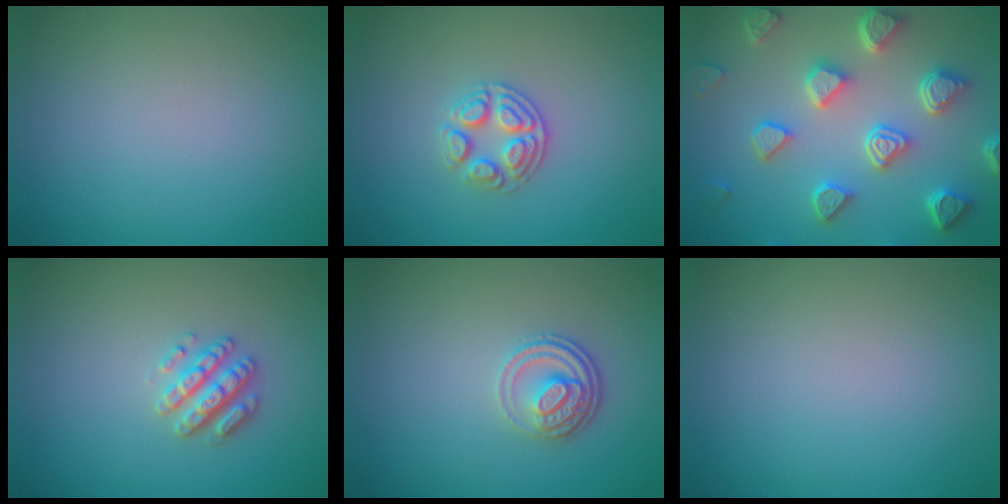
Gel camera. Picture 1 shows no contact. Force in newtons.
{"total": 2.9, "press": 2.7, "slide": 1.0}
{"total": 7.1, "press": 5.5, "slide": 4.4}
{"total": 2.8, "press": 2.7, "slide": 0.6}
{"total": 2.8, "press": 2.3, "slide": 1.7}
{"total": 0.0}